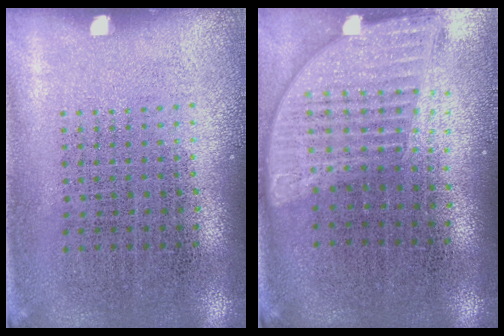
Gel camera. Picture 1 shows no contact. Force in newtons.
{"total": 1.9, "press": 1.6, "slide": 1.1}